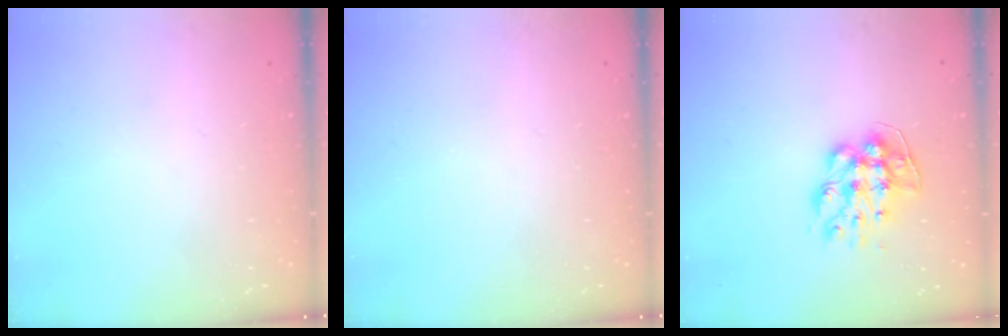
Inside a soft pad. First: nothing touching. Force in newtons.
{"total": 0.0}
{"total": 11.3, "press": 11.3, "slide": 1.0}